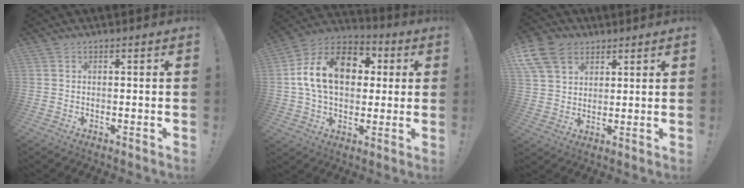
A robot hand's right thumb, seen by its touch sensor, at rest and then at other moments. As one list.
[{"total": 19.3, "force": [3.6, 13.6, 13.1], "torque": [-0.211, 0.009, 0.066]}, {"total": 12.3, "force": [6.5, 8.7, 5.7], "torque": [-0.117, -0.032, 0.131]}]